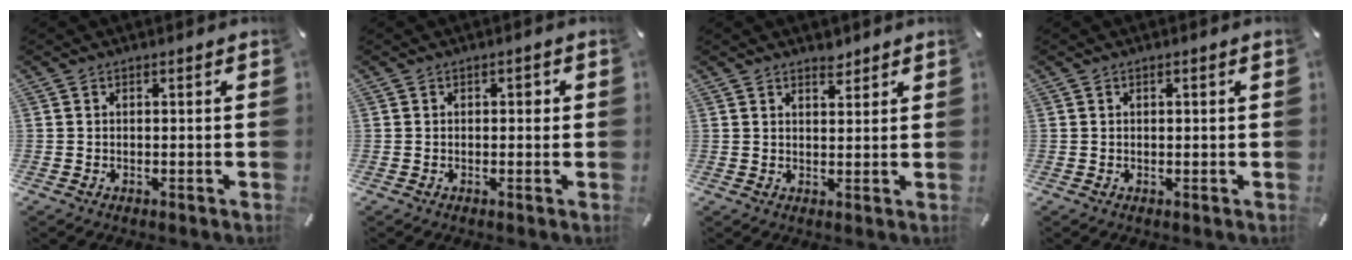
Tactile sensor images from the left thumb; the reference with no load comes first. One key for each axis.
{"total": 1.4, "fx": 0.2, "fy": 0.9, "fz": 1.1, "tx": -0.014, "ty": 0.005, "tz": -0.002}
{"total": 3.0, "fx": 2.6, "fy": 1.2, "fz": 0.8, "tx": -0.003, "ty": -0.014, "tz": 0.046}
{"total": 0.8, "fx": 0.3, "fy": 0.1, "fz": 0.7, "tx": -0.013, "ty": 0.000, "tz": 0.004}